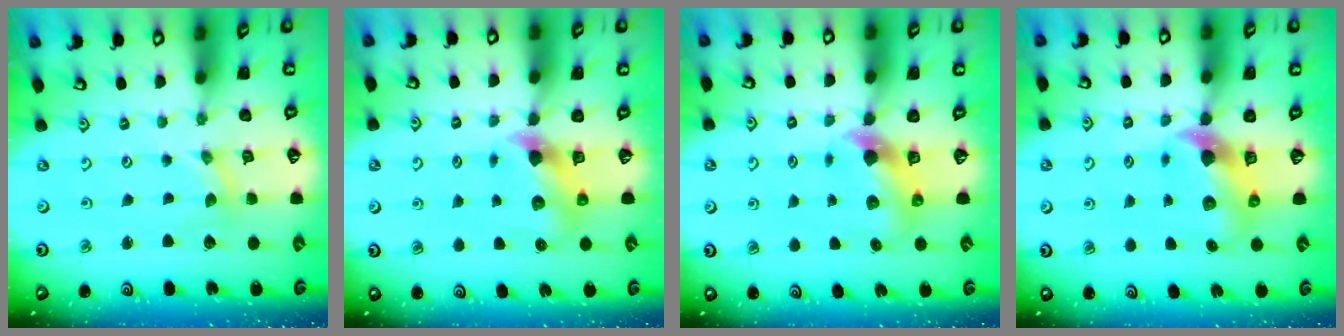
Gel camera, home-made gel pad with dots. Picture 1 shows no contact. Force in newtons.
{"total": 5.8, "press": 5.8, "slide": 0.2}
{"total": 5.2, "press": 5.1, "slide": 0.8}
{"total": 7.6, "press": 7.5, "slide": 1.1}